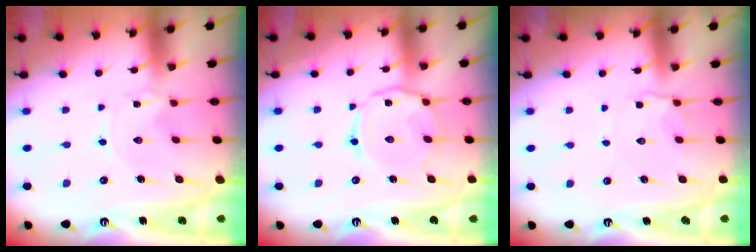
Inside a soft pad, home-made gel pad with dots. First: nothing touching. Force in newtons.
{"total": 7.4, "press": 7.4, "slide": 0.6}
{"total": 2.8, "press": 2.6, "slide": 1.1}